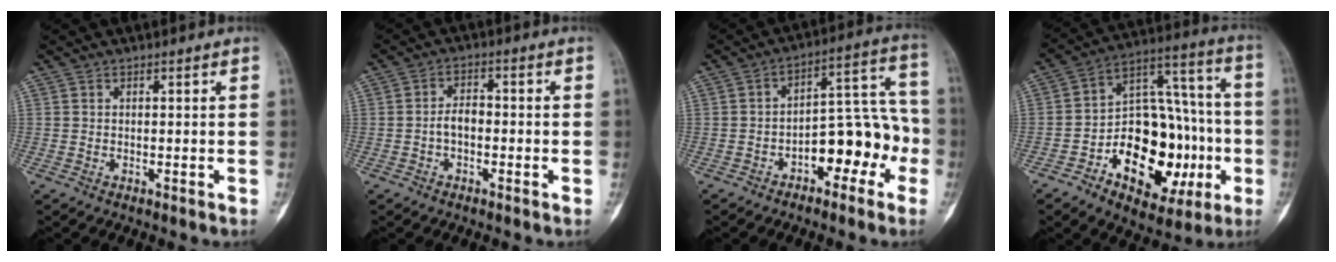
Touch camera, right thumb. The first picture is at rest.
{"total": 3.6, "force": [-0.9, 2.2, 2.7], "torque": [-0.040, 0.017, -0.022]}
{"total": 12.3, "force": [-4.8, 6.7, 9.2], "torque": [-0.088, 0.067, -0.070]}
{"total": 24.7, "force": [-6.9, 14.6, 18.7], "torque": [-0.237, 0.055, -0.092]}